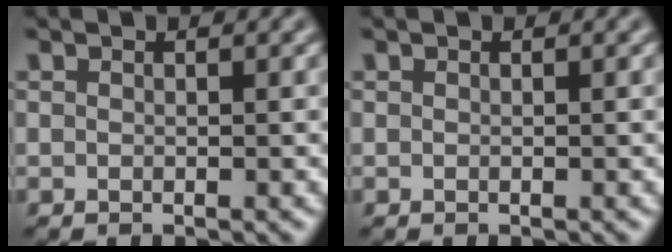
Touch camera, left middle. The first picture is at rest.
{"total": 0.0}